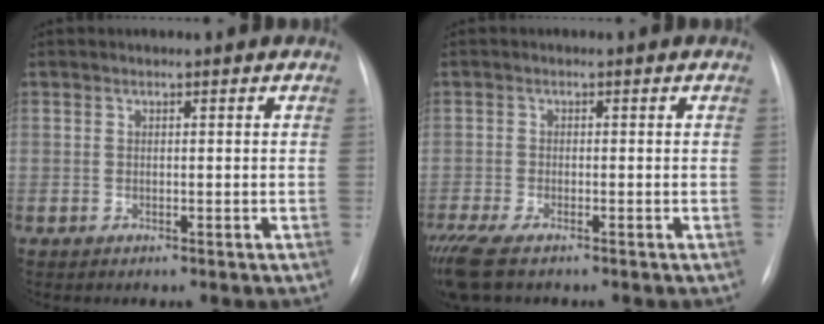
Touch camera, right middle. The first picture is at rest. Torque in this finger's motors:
{"motor_torque": [0.46, -0.71, 0.23, 0.07]}